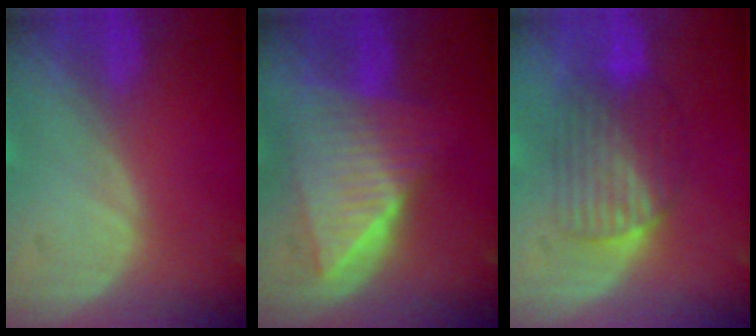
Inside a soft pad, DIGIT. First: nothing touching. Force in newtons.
{"total": 9.2, "press": 9.2, "slide": 0.5}
{"total": 6.3, "press": 6.2, "slide": 1.1}